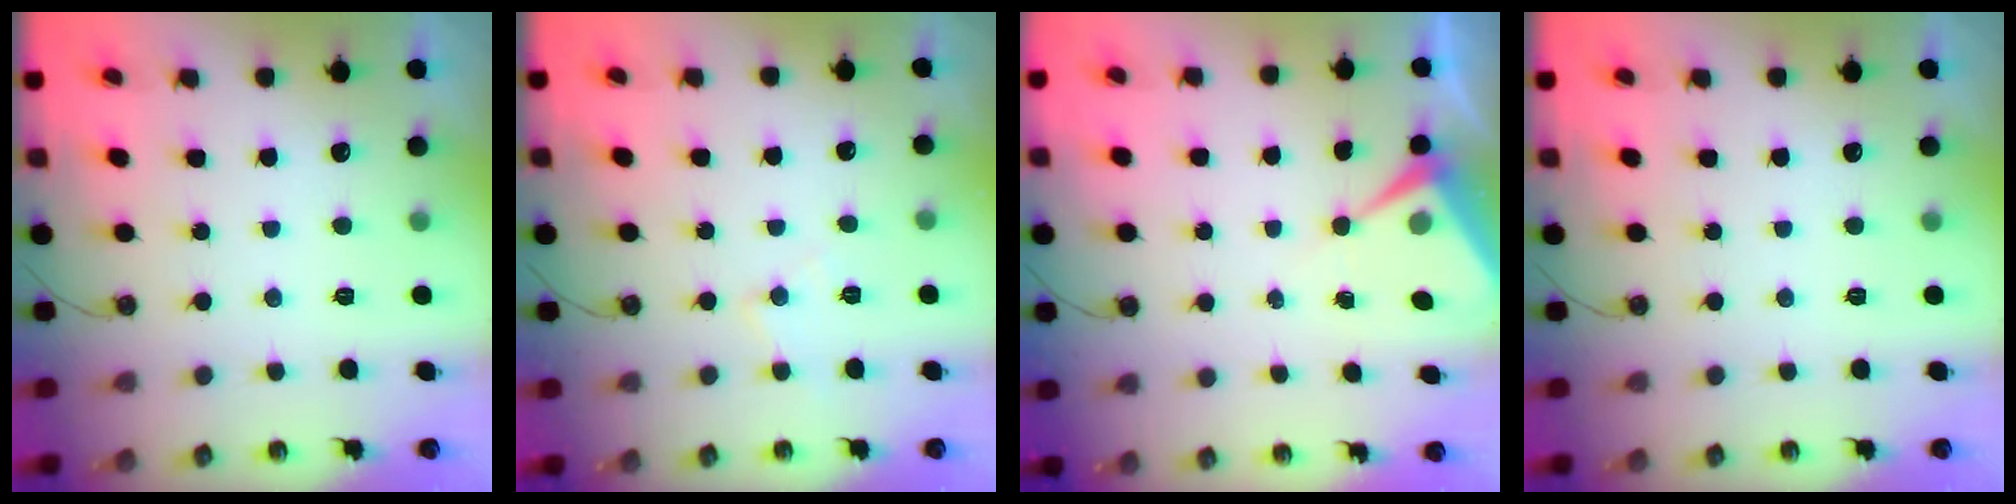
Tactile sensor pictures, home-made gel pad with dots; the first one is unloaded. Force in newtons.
{"total": 5.5, "press": 5.4, "slide": 0.8}
{"total": 6.3, "press": 6.3, "slide": 0.7}
{"total": 0.0}